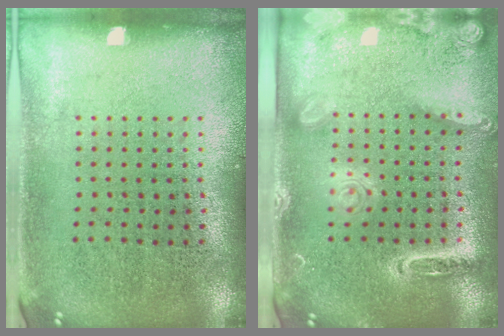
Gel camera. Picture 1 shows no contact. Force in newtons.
{"total": 2.2, "press": 1.9, "slide": 1.1}